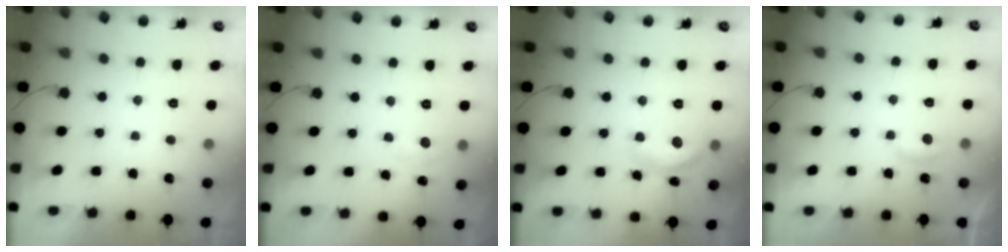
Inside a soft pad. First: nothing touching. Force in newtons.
{"total": 4.8, "press": 4.7, "slide": 0.6}
{"total": 11.2, "press": 11.2, "slide": 0.5}
{"total": 4.1, "press": 4.1, "slide": 0.3}